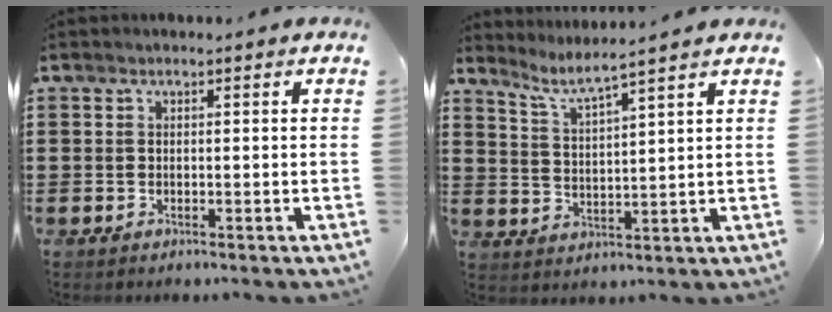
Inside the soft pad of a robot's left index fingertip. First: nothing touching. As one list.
[{"total": 4.2, "force": [3.5, -0.6, 2.2], "torque": [-0.059, -0.024, 0.057]}]